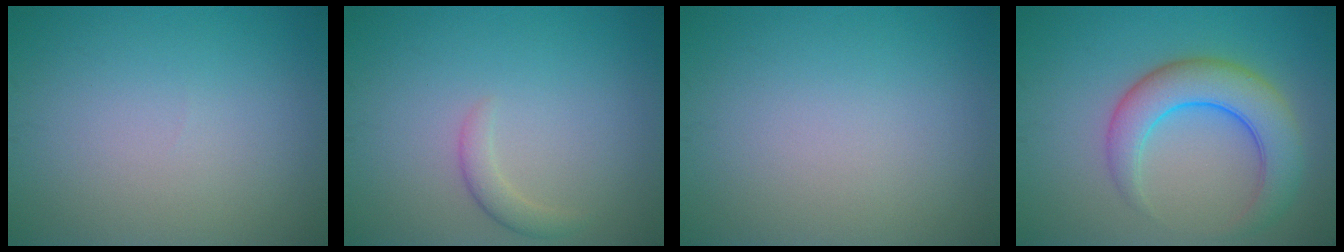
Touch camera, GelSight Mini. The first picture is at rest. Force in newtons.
{"total": 1.5, "press": 1.5, "slide": 0.1}
{"total": 0.0}
{"total": 6.1, "press": 6.1, "slide": 0.4}